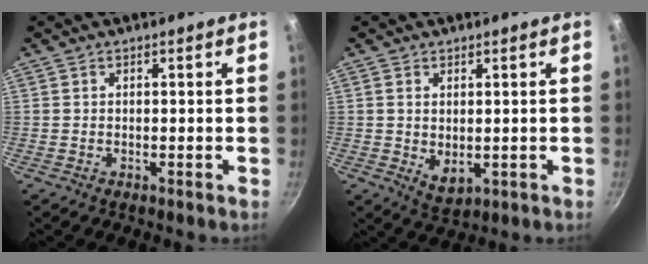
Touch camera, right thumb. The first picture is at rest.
{"total": 4.3, "force": [0.3, 2.7, 3.3], "torque": [-0.053, -0.012, 0.013]}